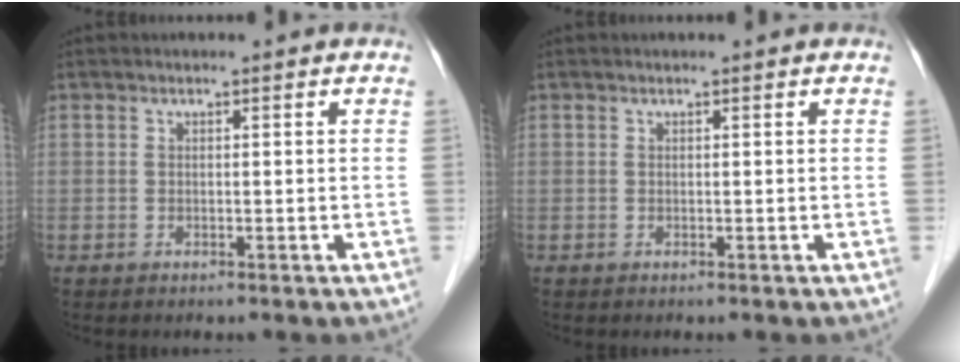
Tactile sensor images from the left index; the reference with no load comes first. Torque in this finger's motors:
{"motor_torque": [0.09, 0.03, 0.00, -0.01]}